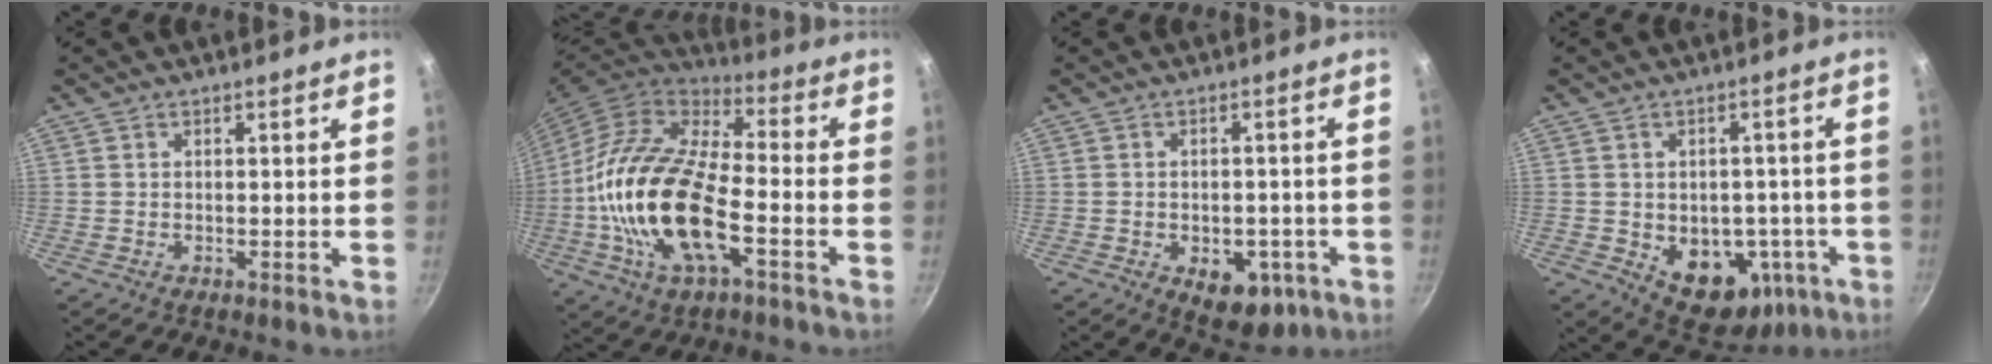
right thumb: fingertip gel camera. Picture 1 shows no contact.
{"total": 22.4, "force": [-5.1, 10.1, 19.3], "torque": [-0.368, 0.025, -0.108]}
{"total": 9.6, "force": [-3.5, 6.1, 6.5], "torque": [-0.048, 0.008, -0.035]}
{"total": 14.1, "force": [-3.8, 10.2, 8.9], "torque": [-0.076, 0.012, -0.028]}